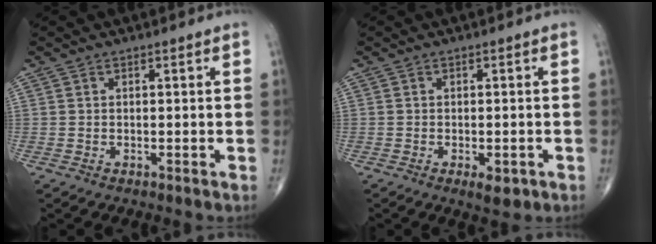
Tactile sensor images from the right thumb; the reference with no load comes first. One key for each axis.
{"total": 3.2, "fx": -1.3, "fy": 1.4, "fz": 2.5, "tx": -0.032, "ty": -0.001, "tz": -0.014}